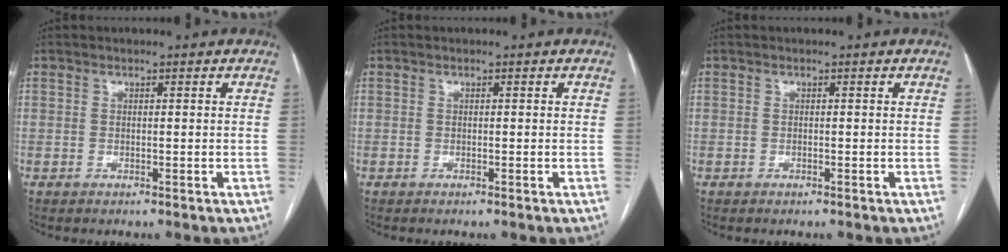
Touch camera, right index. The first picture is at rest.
{"total": 0.0}
{"total": 0.0}